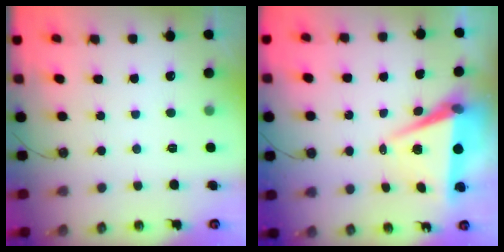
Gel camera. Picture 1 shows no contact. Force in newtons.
{"total": 8.1, "press": 6.9, "slide": 4.2}